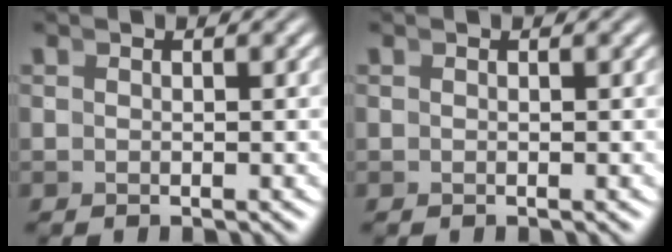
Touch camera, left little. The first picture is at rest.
{"total": 0.0}